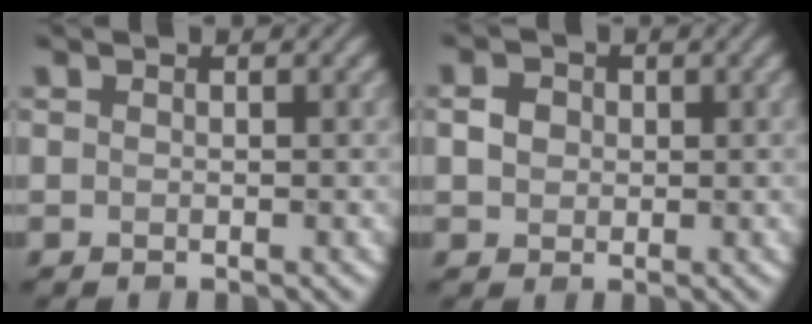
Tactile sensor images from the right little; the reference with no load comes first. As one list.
[{"total": 1.6, "force": [-0.3, 1.4, 0.7], "torque": [-0.011, 0.003, -0.003]}]